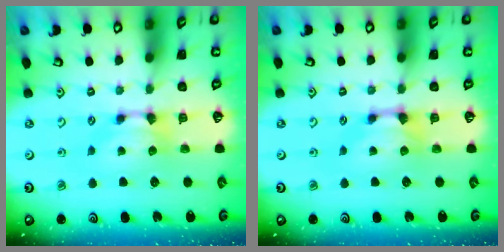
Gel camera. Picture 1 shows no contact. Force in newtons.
{"total": 0.6, "press": 0.4, "slide": 0.5}